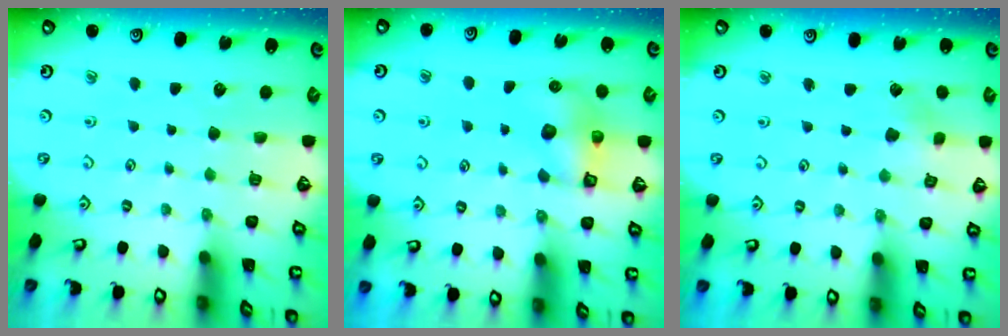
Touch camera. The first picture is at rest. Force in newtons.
{"total": 7.2, "press": 7.2, "slide": 0.2}
{"total": 2.8, "press": 2.8, "slide": 0.6}